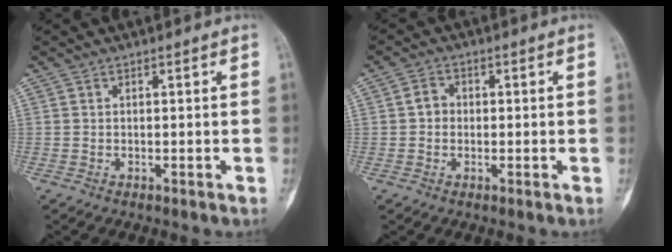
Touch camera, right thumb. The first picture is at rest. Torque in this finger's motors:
{"motor_torque": [-0.33, 0.30, 0.21, 0.24, -0.08]}